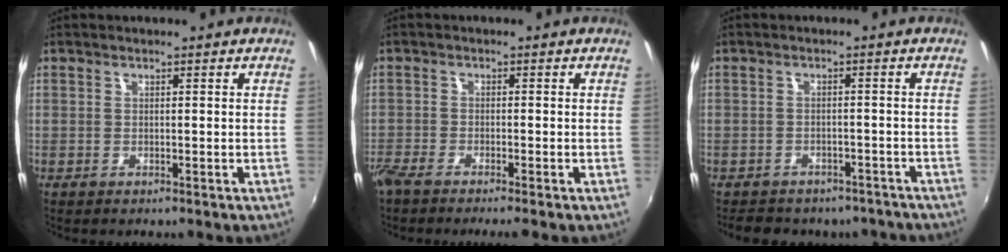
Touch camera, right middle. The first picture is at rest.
{"total": 4.3, "force": [-3.8, 0.1, 2.2], "torque": [-0.061, -0.018, -0.073]}
{"total": 12.1, "force": [-10.0, 5.4, 4.2], "torque": [-0.095, 0.000, -0.122]}